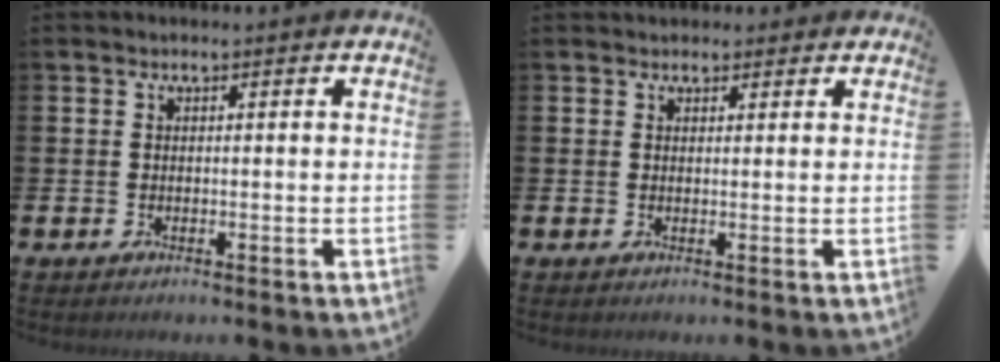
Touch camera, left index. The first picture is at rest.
{"total": 1.8, "force": [1.5, 0.9, 0.0], "torque": [0.015, -0.003, 0.024]}